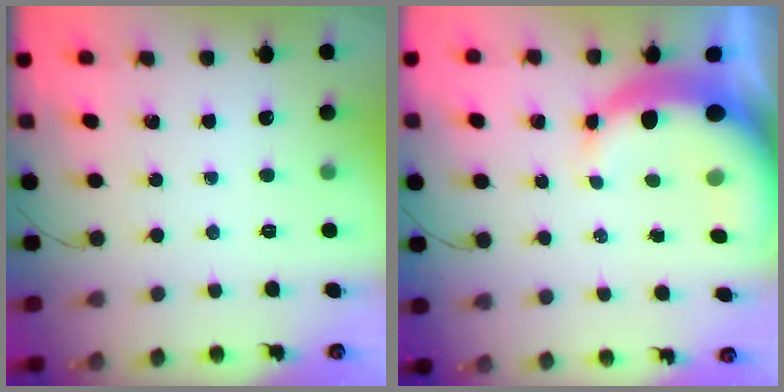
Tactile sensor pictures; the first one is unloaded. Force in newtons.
{"total": 10.0, "press": 9.8, "slide": 2.1}